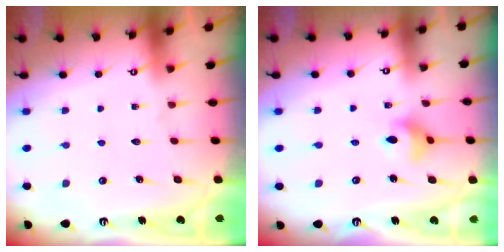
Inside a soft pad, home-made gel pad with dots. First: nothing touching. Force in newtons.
{"total": 6.1, "press": 5.8, "slide": 1.7}